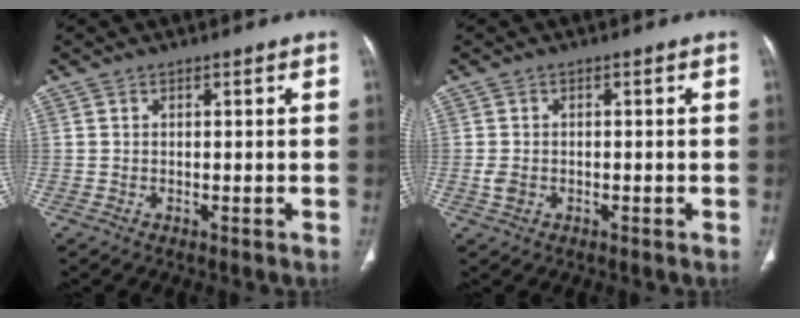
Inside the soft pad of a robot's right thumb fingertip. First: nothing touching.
{"total": 2.0, "force": [-0.5, 1.5, 1.2], "torque": [-0.026, 0.003, -0.009]}